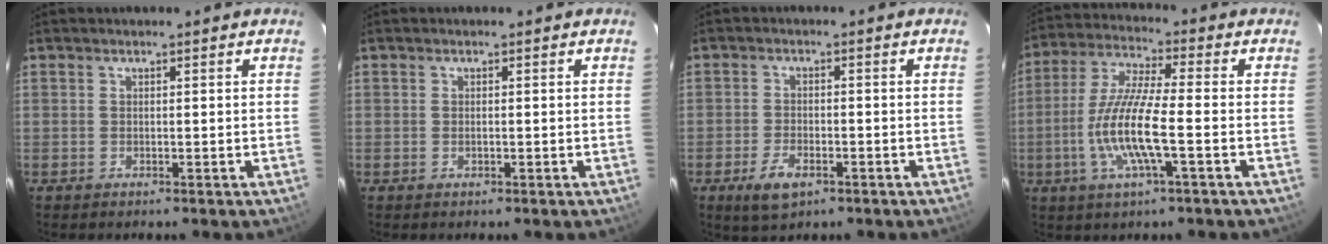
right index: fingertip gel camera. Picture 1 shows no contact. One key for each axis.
{"total": 0.7, "fx": -0.3, "fy": 0.4, "fz": 0.6, "tx": -0.010, "ty": 0.001, "tz": -0.005}
{"total": 5.7, "fx": -3.1, "fy": 2.8, "fz": 3.9, "tx": -0.093, "ty": -0.008, "tz": -0.052}
{"total": 12.3, "fx": -3.3, "fy": 1.5, "fz": 11.8, "tx": -0.246, "ty": -0.004, "tz": -0.066}